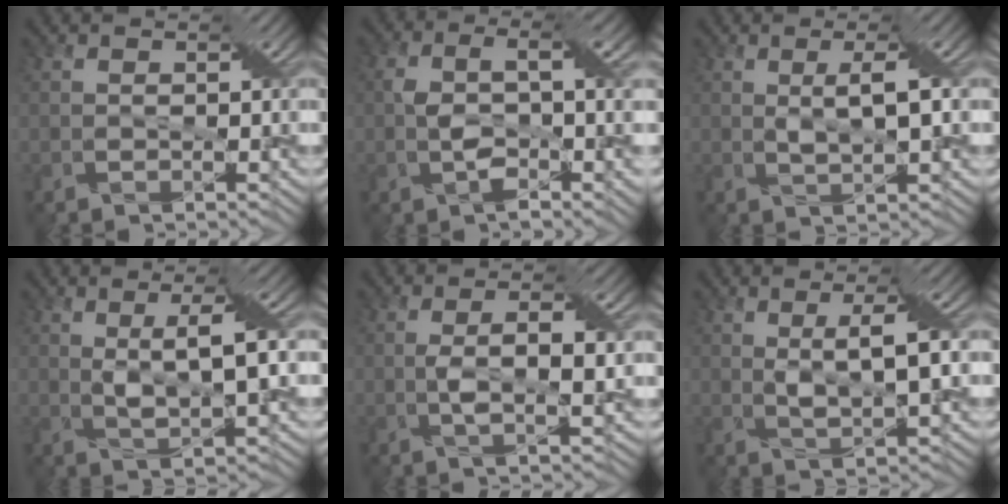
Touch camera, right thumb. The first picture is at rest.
{"total": 5.8, "force": [-0.4, 2.0, 5.4], "torque": [-0.097, 0.005, -0.013]}
{"total": 2.3, "force": [1.0, -0.2, 2.1], "torque": [-0.039, 0.004, 0.021]}
{"total": 4.5, "force": [1.5, 0.5, 4.3], "torque": [-0.074, 0.002, 0.029]}
{"total": 3.0, "force": [0.2, 0.2, 3.0], "torque": [-0.063, 0.003, 0.003]}
{"total": 4.1, "force": [1.4, 0.3, 3.8], "torque": [-0.067, 0.003, 0.028]}